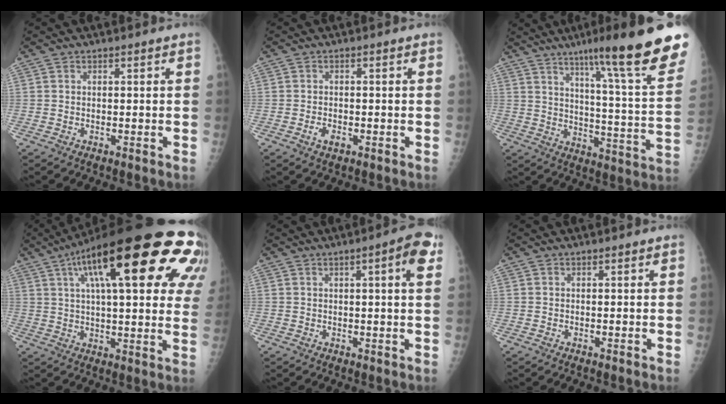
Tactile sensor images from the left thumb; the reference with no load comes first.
{"total": 2.0, "force": [-1.0, 1.2, 1.2], "torque": [-0.018, 0.001, -0.015]}
{"total": 25.0, "force": [17.8, 1.5, 17.6], "torque": [-0.229, -0.096, 0.246]}
{"total": 33.3, "force": [14.2, 10.3, 28.3], "torque": [-0.314, 0.032, 0.204]}
{"total": 6.1, "force": [2.2, 0.8, 5.7], "torque": [-0.073, 0.003, 0.024]}
{"total": 0.0}